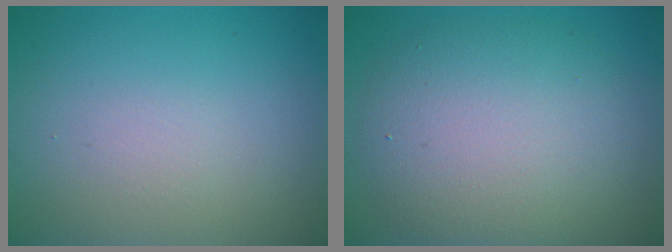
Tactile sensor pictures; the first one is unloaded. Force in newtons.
{"total": 7.8, "press": 7.8, "slide": 0.2}